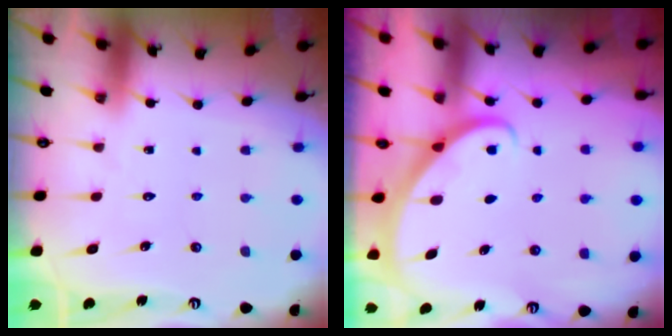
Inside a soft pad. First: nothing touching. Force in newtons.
{"total": 2.7, "press": 2.7, "slide": 0.2}